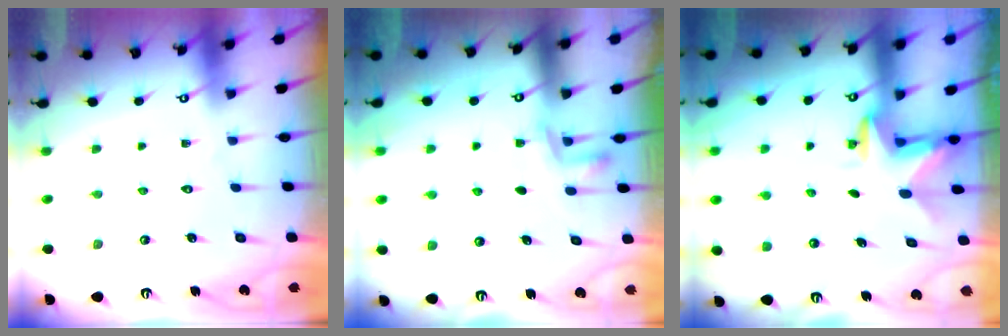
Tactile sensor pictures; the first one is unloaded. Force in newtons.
{"total": 3.6, "press": 3.6, "slide": 0.7}
{"total": 3.0, "press": 3.0, "slide": 0.1}